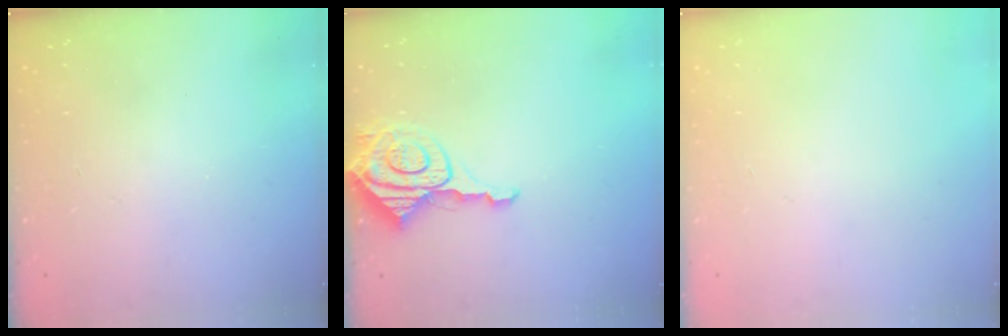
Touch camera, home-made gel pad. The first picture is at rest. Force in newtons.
{"total": 9.9, "press": 9.8, "slide": 0.9}
{"total": 0.0}